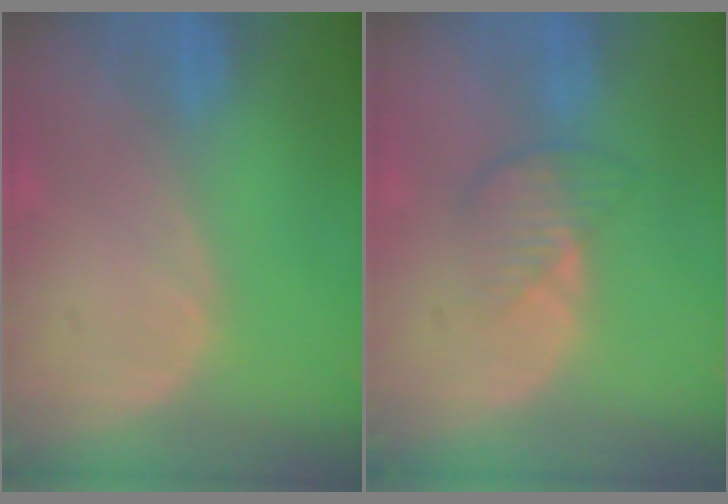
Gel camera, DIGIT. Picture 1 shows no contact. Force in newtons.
{"total": 3.8, "press": 3.4, "slide": 1.6}